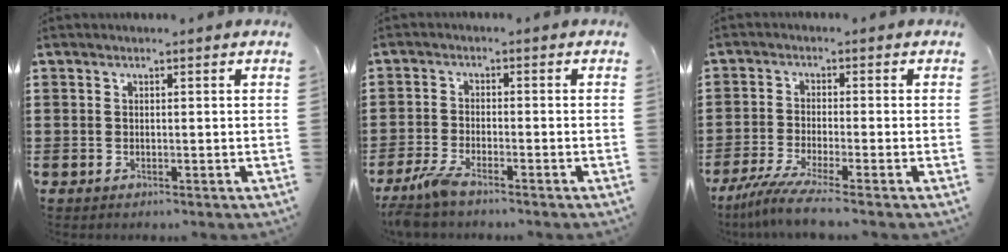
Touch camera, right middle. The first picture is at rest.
{"total": 3.6, "force": [-3.0, 0.3, 2.1], "torque": [-0.065, -0.012, -0.063]}
{"total": 5.0, "force": [-3.7, -0.3, 3.4], "torque": [-0.085, -0.026, -0.076]}